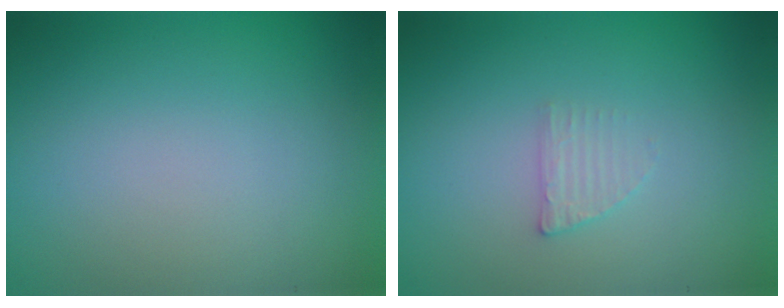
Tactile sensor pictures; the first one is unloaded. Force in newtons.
{"total": 1.2, "press": 1.2, "slide": 0.3}